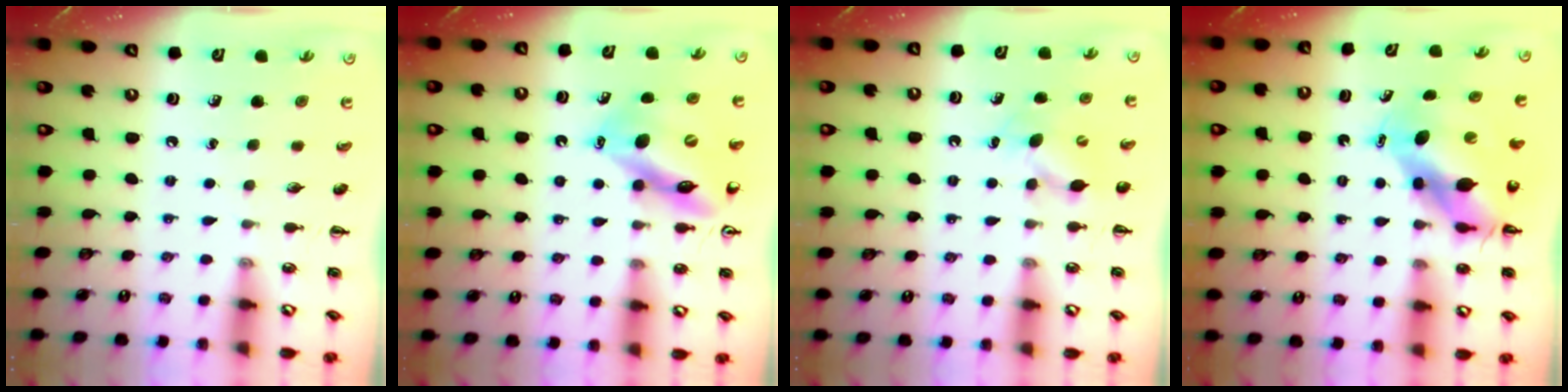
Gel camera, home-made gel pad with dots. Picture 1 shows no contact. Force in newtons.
{"total": 12.4, "press": 11.8, "slide": 3.7}
{"total": 6.6, "press": 6.5, "slide": 1.5}
{"total": 9.3, "press": 9.0, "slide": 2.4}